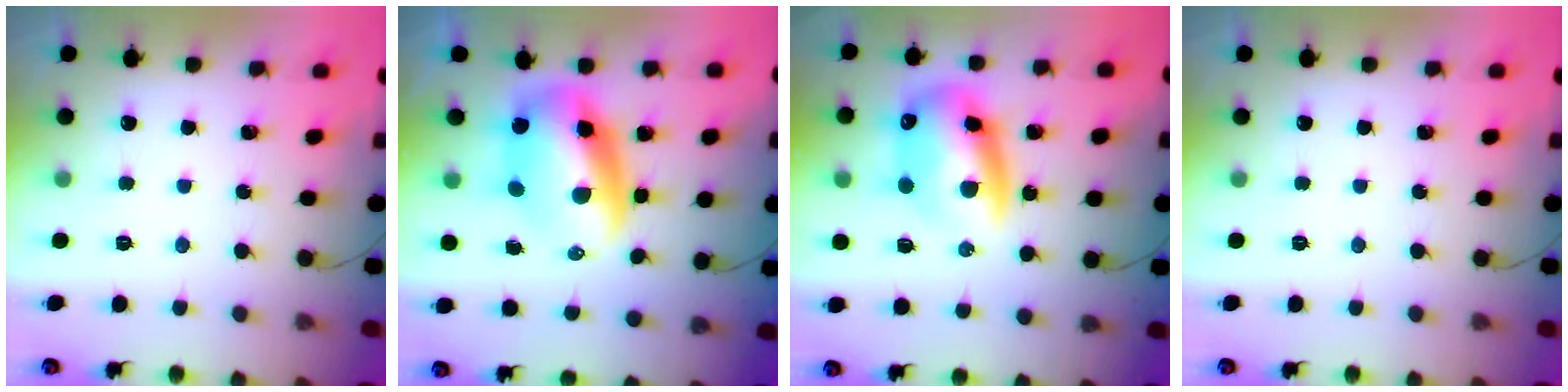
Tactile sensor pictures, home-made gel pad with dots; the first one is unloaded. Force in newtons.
{"total": 12.1, "press": 11.6, "slide": 3.2}
{"total": 14.5, "press": 14.1, "slide": 3.7}
{"total": 0.0}